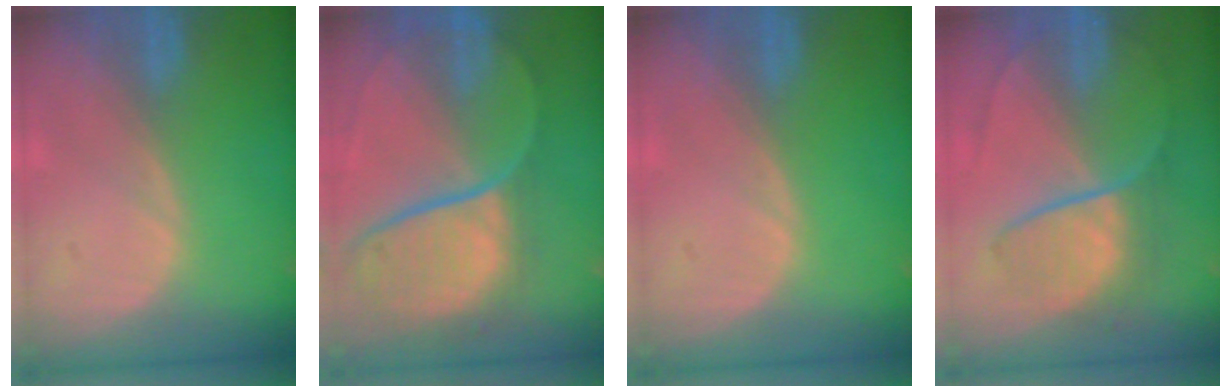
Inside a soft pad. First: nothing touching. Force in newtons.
{"total": 11.8, "press": 9.8, "slide": 6.6}
{"total": 0.0}
{"total": 6.8, "press": 6.7, "slide": 1.2}